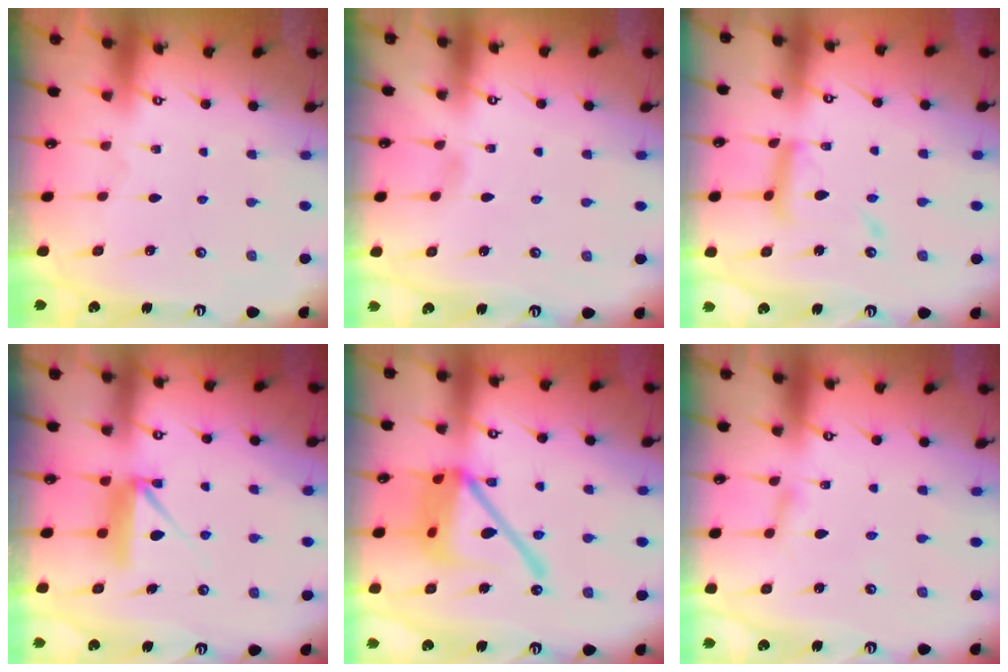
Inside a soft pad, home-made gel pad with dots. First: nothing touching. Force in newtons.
{"total": 2.6, "press": 2.6, "slide": 0.3}
{"total": 12.6, "press": 12.5, "slide": 1.1}
{"total": 8.5, "press": 8.5, "slide": 0.3}
{"total": 19.0, "press": 18.9, "slide": 2.2}
{"total": 2.7, "press": 2.7, "slide": 0.2}